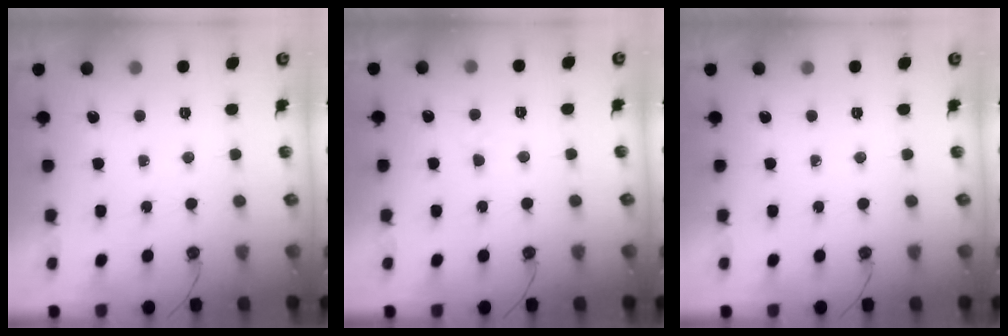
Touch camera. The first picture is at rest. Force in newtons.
{"total": 2.4, "press": 2.3, "slide": 0.6}
{"total": 0.0}